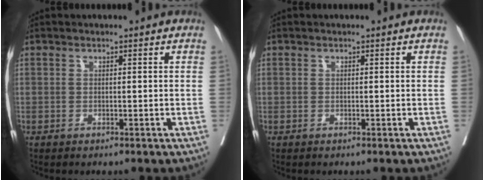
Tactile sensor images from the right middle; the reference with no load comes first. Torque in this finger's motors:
{"motor_torque": [0.00, 0.00, 0.00, -0.01]}